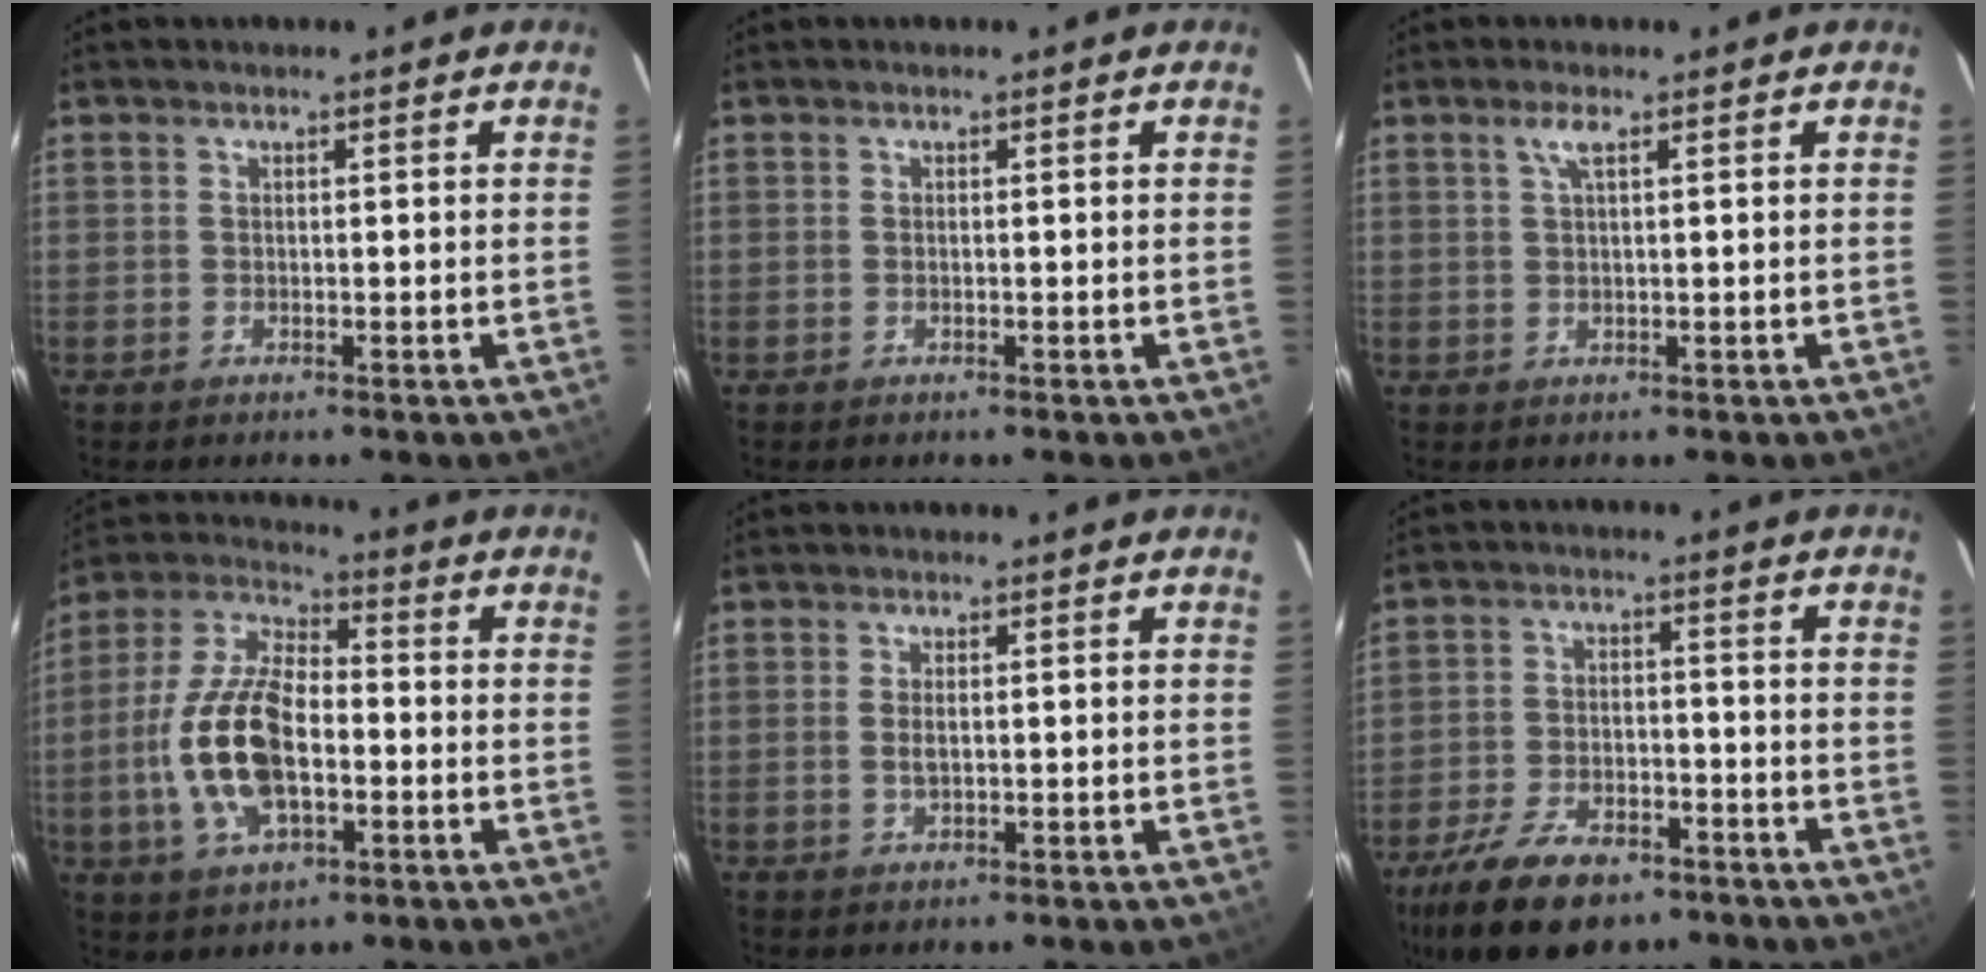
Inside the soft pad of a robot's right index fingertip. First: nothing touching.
{"total": 0.0}
{"total": 1.9, "force": [1.0, 0.1, 1.7], "torque": [-0.033, 0.003, 0.019]}
{"total": 15.7, "force": [-3.2, 7.5, 13.4], "torque": [-0.288, 0.003, -0.061]}
{"total": 1.9, "force": [0.0, 0.8, 1.7], "torque": [-0.034, -0.001, 0.002]}
{"total": 14.8, "force": [-10.2, 7.2, 8.1], "torque": [-0.188, -0.013, -0.171]}